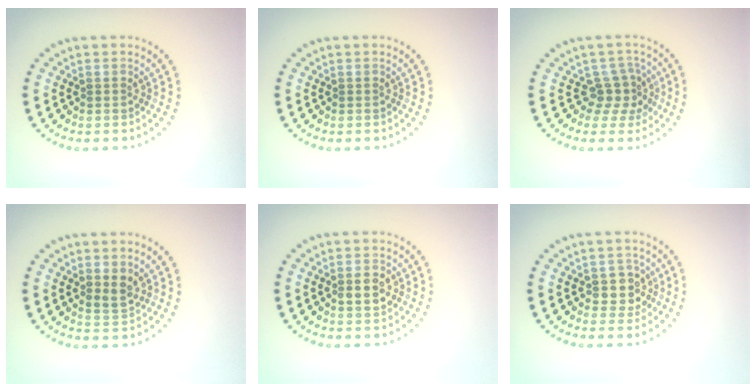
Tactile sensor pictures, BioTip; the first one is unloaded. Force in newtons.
{"total": 0.0}
{"total": 2.6, "press": 2.0, "slide": 1.8}
{"total": 1.8, "press": 1.6, "slide": 0.9}
{"total": 2.1, "press": 2.0, "slide": 0.2}
{"total": 2.4, "press": 2.1, "slide": 1.1}